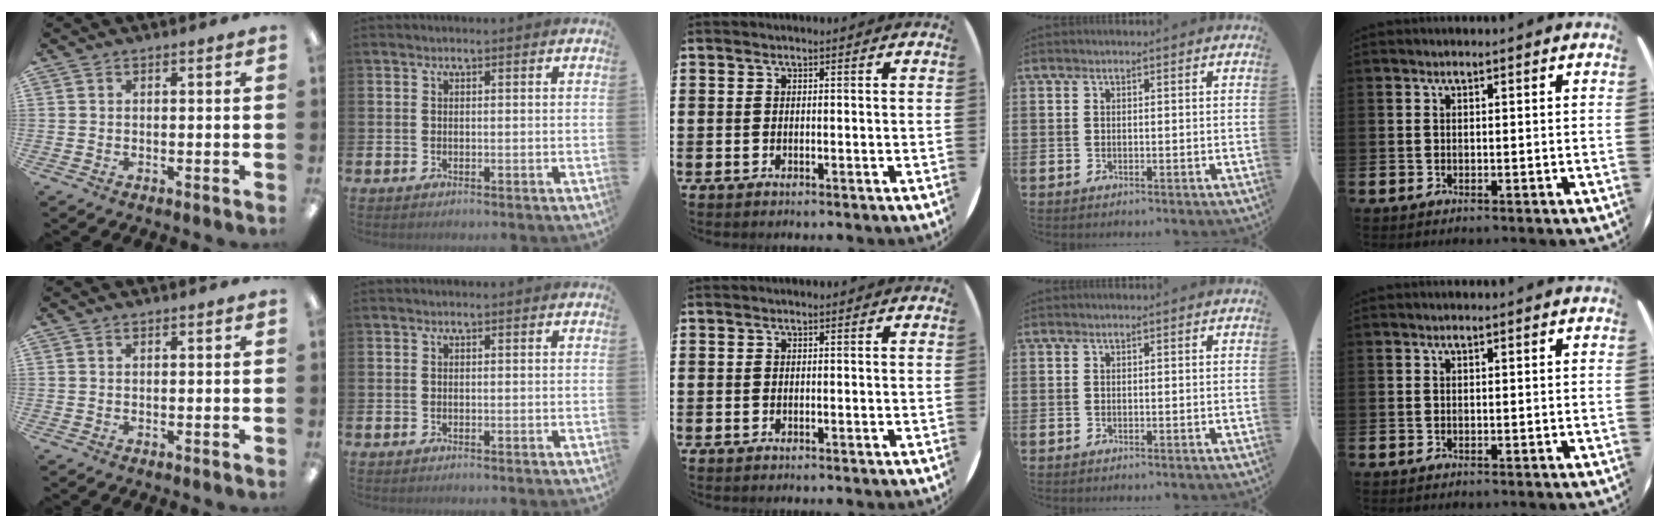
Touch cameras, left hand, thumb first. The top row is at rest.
{"thumb": {"total": 0.6, "force": [0.3, 0.3, 0.4], "torque": [-0.008, 0.003, 0.005]}}